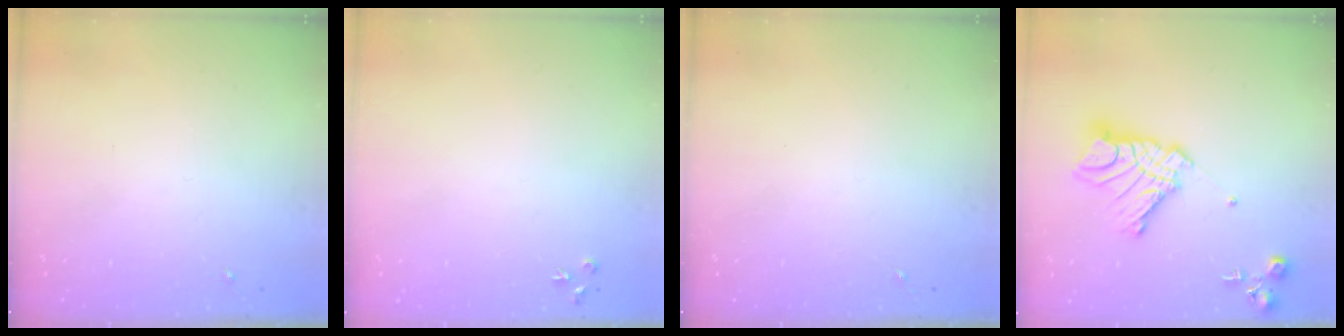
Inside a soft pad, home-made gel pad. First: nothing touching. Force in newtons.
{"total": 3.5, "press": 3.5, "slide": 0.4}
{"total": 0.0}
{"total": 16.4, "press": 16.3, "slide": 1.4}